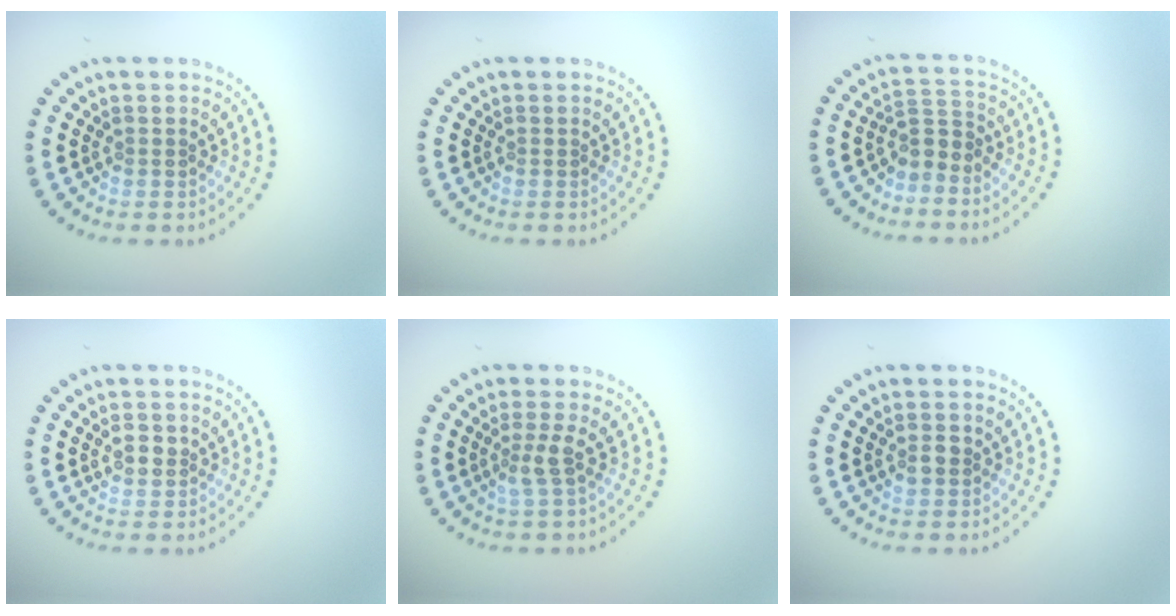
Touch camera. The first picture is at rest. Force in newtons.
{"total": 0.0}
{"total": 2.3, "press": 1.4, "slide": 1.8}
{"total": 1.5, "press": 1.5, "slide": 0.1}
{"total": 1.8, "press": 1.3, "slide": 1.2}
{"total": 1.3, "press": 1.3, "slide": 0.3}